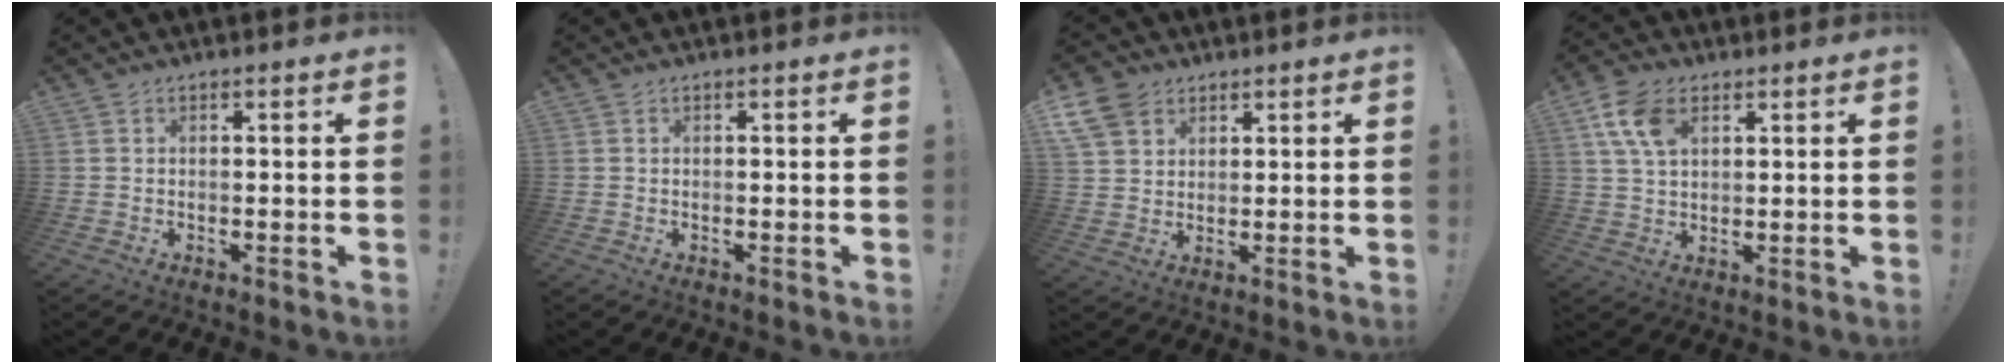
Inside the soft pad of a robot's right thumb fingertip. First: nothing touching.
{"total": 0.0}
{"total": 9.2, "force": [5.0, 6.6, 3.9], "torque": [-0.078, -0.019, 0.102]}
{"total": 9.9, "force": [4.4, 6.1, 6.4], "torque": [-0.120, -0.004, 0.087]}